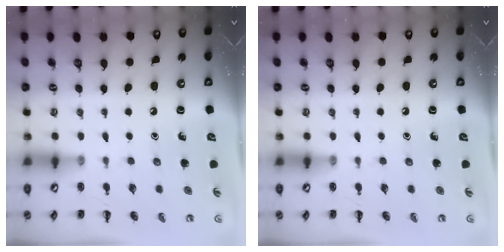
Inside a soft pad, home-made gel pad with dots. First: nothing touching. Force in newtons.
{"total": 0.0}